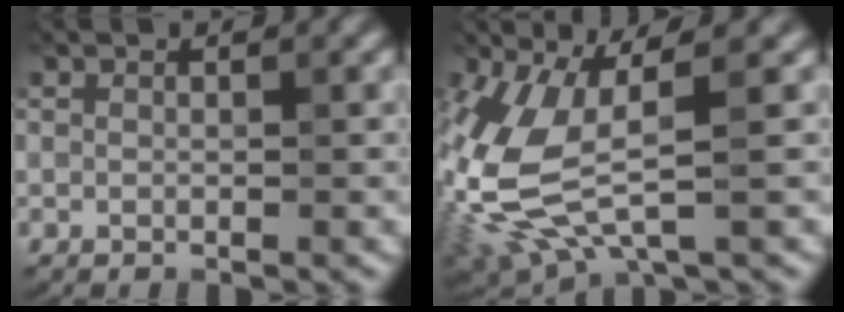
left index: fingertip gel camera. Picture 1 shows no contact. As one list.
[{"total": 8.1, "force": [-1.3, 3.3, 7.3], "torque": [-0.196, -0.013, -0.016]}]